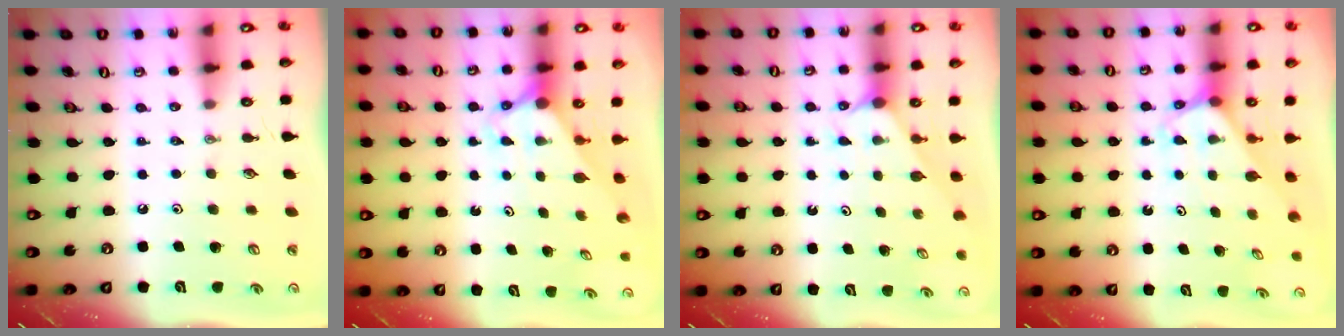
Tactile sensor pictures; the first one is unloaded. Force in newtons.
{"total": 2.9, "press": 2.9, "slide": 0.0}
{"total": 2.0, "press": 2.0, "slide": 0.3}
{"total": 2.4, "press": 2.4, "slide": 0.2}